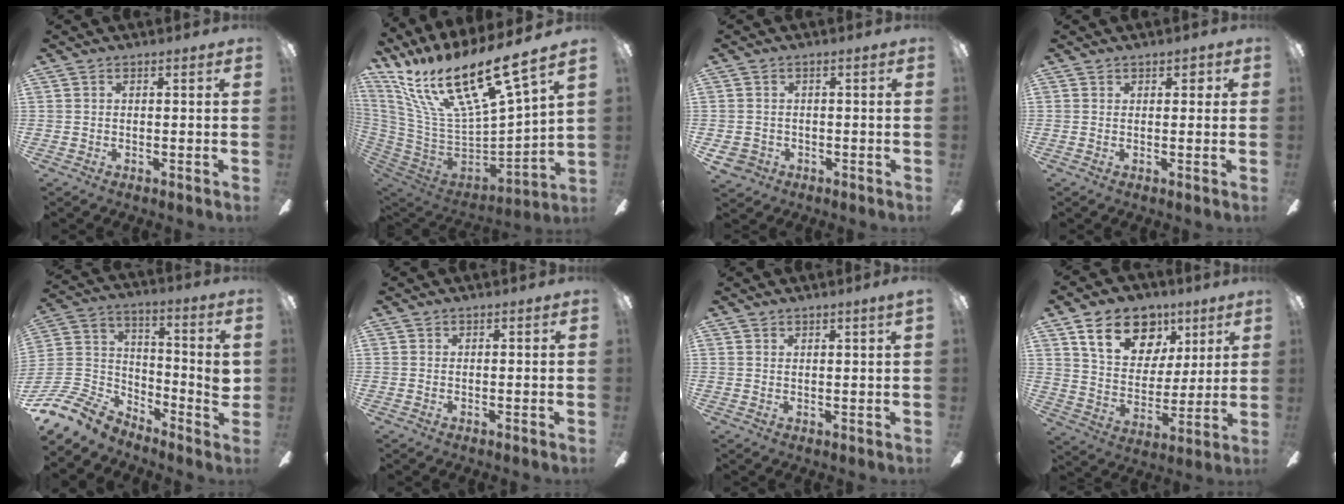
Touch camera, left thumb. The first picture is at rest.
{"total": 24.2, "force": [16.1, 7.0, 16.7], "torque": [-0.323, -0.102, 0.268]}
{"total": 3.4, "force": [-1.2, 3.1, 0.8], "torque": [-0.029, 0.008, -0.025]}
{"total": 1.7, "force": [0.7, 0.9, 1.3], "torque": [-0.010, -0.001, 0.008]}
{"total": 13.3, "force": [-9.2, 6.2, 7.3], "torque": [-0.157, 0.045, -0.171]}
{"total": 0.0}
{"total": 1.6, "force": [1.4, -0.6, 0.4], "torque": [-0.010, -0.005, 0.026]}
{"total": 18.0, "force": [9.7, 12.2, 9.0], "torque": [-0.141, -0.035, 0.178]}